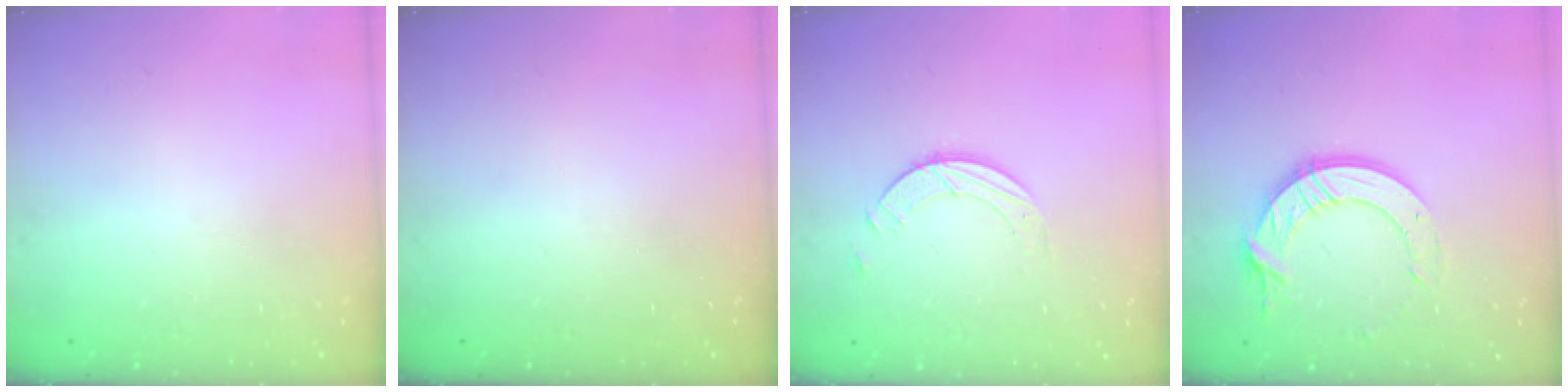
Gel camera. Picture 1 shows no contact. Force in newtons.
{"total": 0.0}
{"total": 3.4, "press": 3.4, "slide": 0.3}
{"total": 13.5, "press": 13.5, "slide": 1.4}